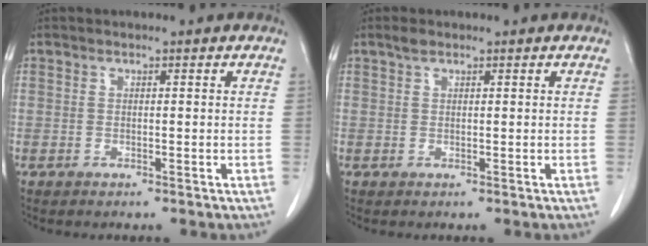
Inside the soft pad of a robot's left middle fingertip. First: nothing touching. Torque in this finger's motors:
{"motor_torque": [0.33, -0.28, -0.11, -0.02]}